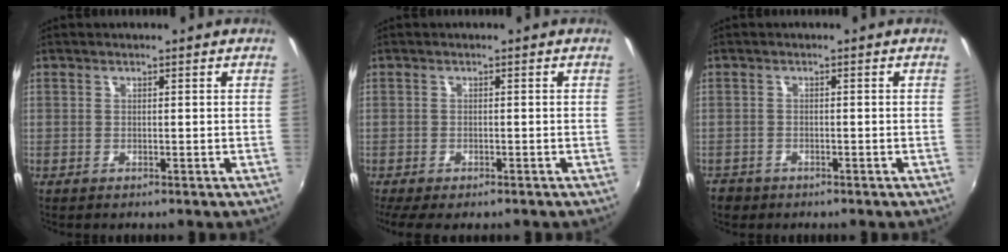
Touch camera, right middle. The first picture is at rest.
{"total": 5.3, "force": [-4.0, 1.7, 3.0], "torque": [-0.075, -0.030, -0.071]}
{"total": 2.7, "force": [-1.9, 1.9, 0.6], "torque": [-0.022, -0.005, -0.034]}